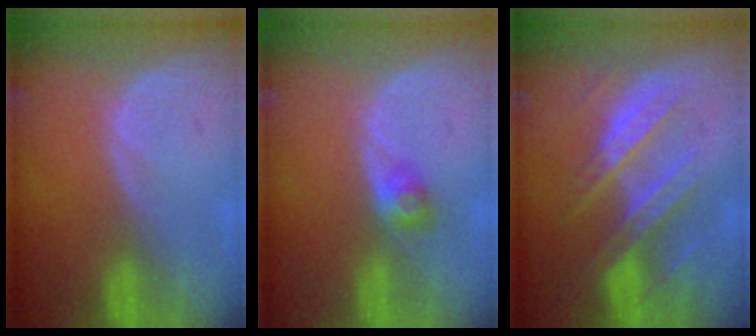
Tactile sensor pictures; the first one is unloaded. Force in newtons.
{"total": 2.4, "press": 2.3, "slide": 0.7}
{"total": 8.9, "press": 7.9, "slide": 4.1}